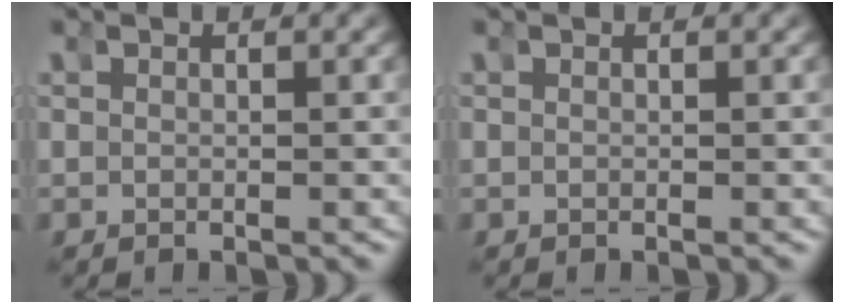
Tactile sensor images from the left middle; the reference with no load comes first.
{"total": 0.0}